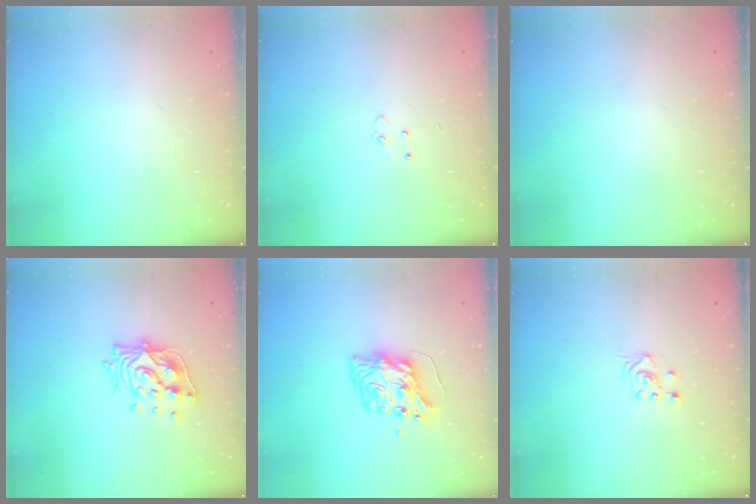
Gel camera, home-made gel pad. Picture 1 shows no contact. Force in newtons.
{"total": 3.5, "press": 3.4, "slide": 0.4}
{"total": 0.0}
{"total": 12.7, "press": 12.6, "slide": 1.3}
{"total": 8.9, "press": 8.9, "slide": 0.3}
{"total": 2.1, "press": 2.0, "slide": 0.8}